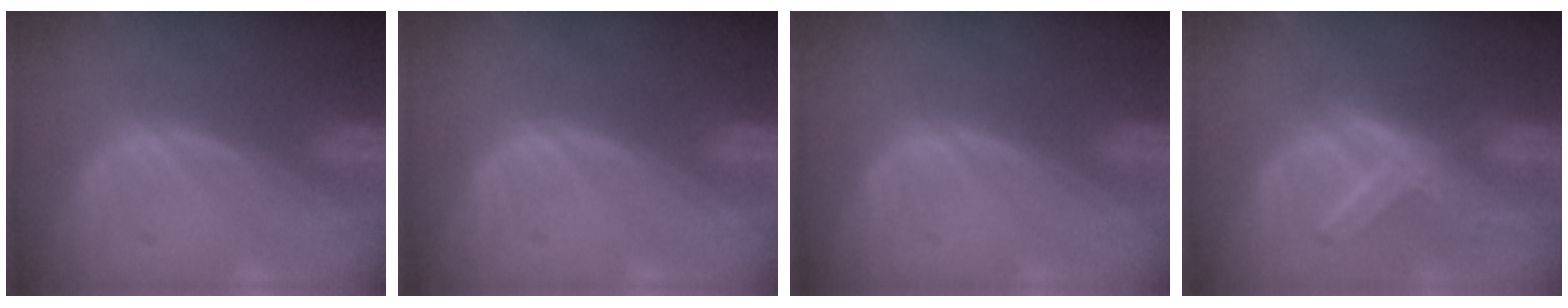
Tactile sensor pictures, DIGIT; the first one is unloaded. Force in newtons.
{"total": 0.0}
{"total": 0.0}
{"total": 7.2, "press": 6.3, "slide": 3.5}